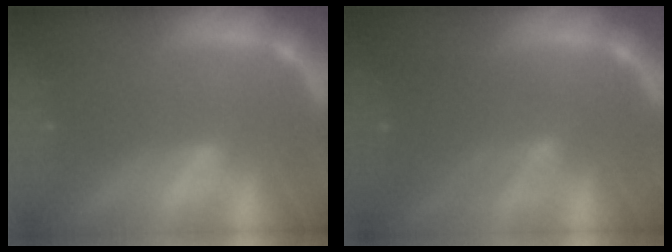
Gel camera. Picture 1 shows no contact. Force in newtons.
{"total": 5.6}